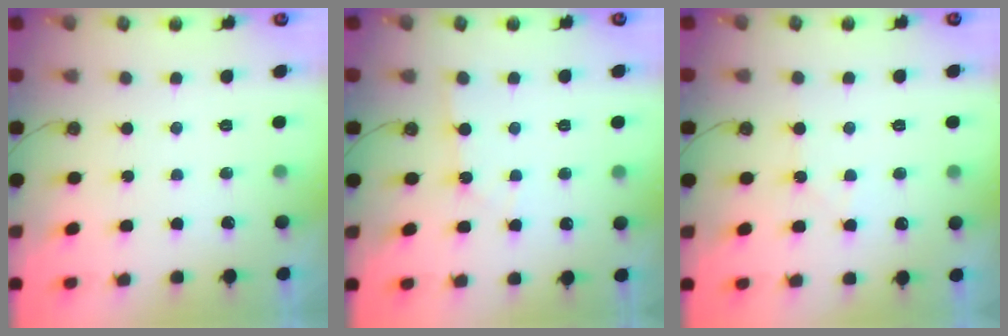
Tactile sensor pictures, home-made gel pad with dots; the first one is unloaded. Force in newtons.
{"total": 1.8, "press": 1.8, "slide": 0.3}
{"total": 5.3, "press": 5.2, "slide": 0.9}